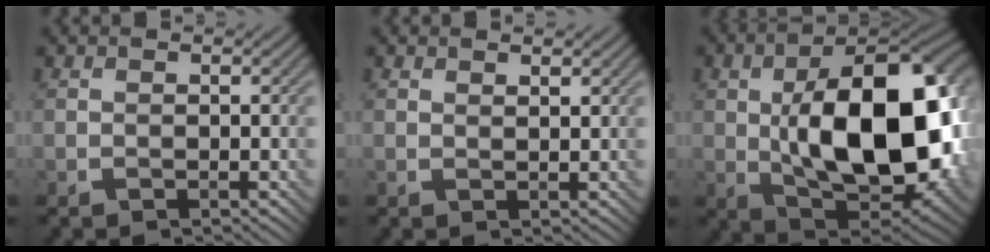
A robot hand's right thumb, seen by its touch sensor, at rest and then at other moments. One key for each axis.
{"total": 1.1, "fx": 0.9, "fy": 0.2, "fz": 0.6, "tx": -0.012, "ty": -0.003, "tz": 0.016}
{"total": 19.1, "fx": 0.0, "fy": 10.8, "fz": 15.8, "tx": -0.251, "ty": -0.006, "tz": 0.010}